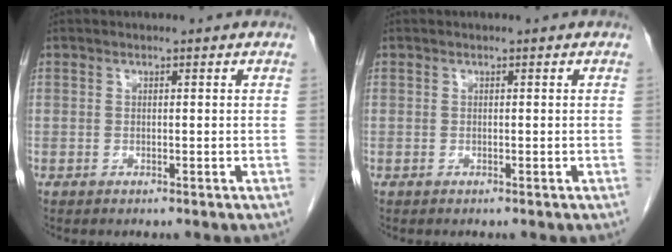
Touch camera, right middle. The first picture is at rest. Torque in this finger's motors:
{"motor_torque": [-0.28, 0.02, -0.05, 0.01]}